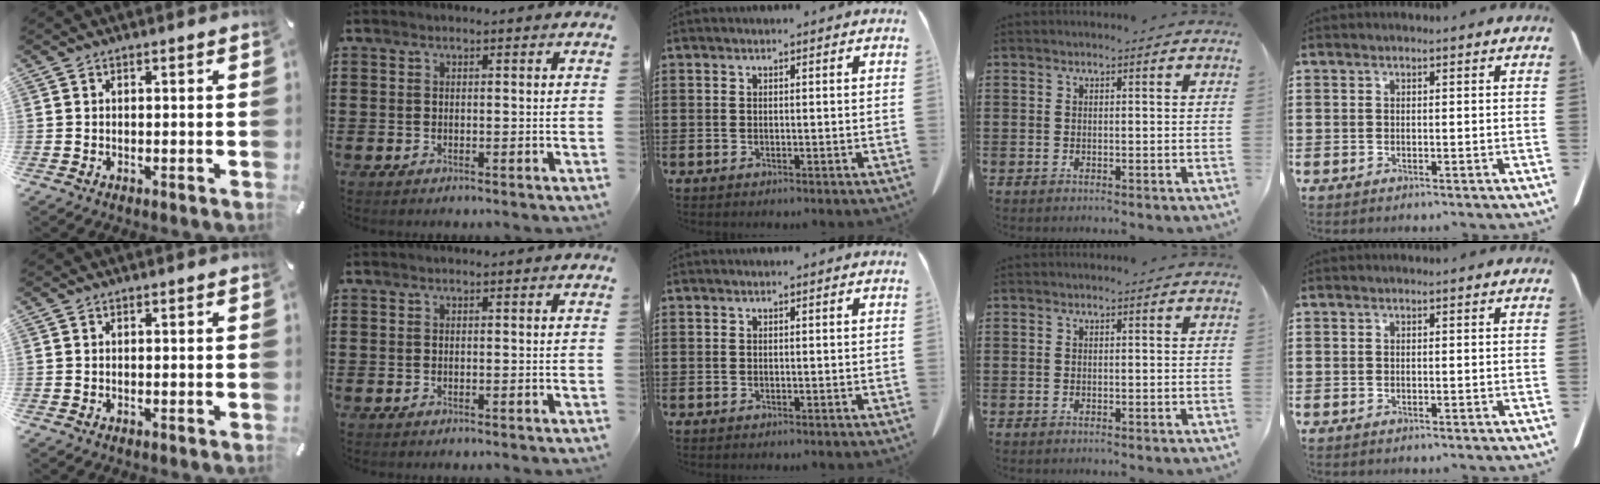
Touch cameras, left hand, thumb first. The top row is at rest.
{}